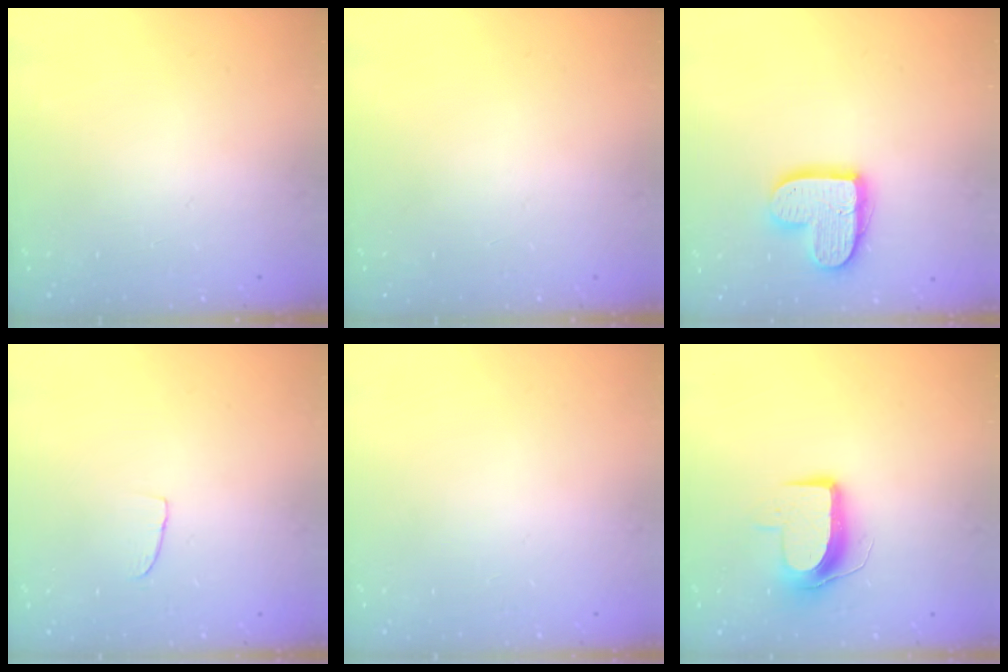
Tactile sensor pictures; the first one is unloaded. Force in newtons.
{"total": 0.0}
{"total": 13.8, "press": 13.8, "slide": 0.9}
{"total": 2.5, "press": 2.5, "slide": 0.1}
{"total": 0.0}
{"total": 9.2, "press": 9.1, "slide": 0.5}